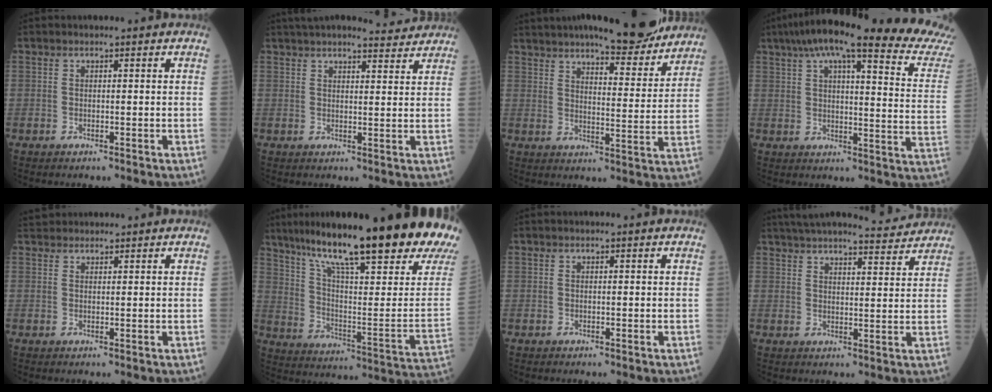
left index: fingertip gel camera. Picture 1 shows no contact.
{"total": 9.2, "force": [8.7, 1.0, 3.0], "torque": [-0.044, 0.014, 0.111]}
{"total": 16.5, "force": [14.2, 2.6, 8.0], "torque": [-0.112, -0.010, 0.194]}
{"total": 28.3, "force": [23.0, 2.6, 16.2], "torque": [-0.226, -0.021, 0.283]}
{"total": 2.6, "force": [2.5, 0.5, 0.2], "torque": [-0.009, 0.029, 0.047]}
{"total": 27.8, "force": [20.9, 1.0, 18.3], "torque": [-0.281, -0.052, 0.292]}
{"total": 0.0}
{"total": 12.8, "force": [12.0, 1.0, 4.4], "torque": [-0.070, 0.007, 0.159]}